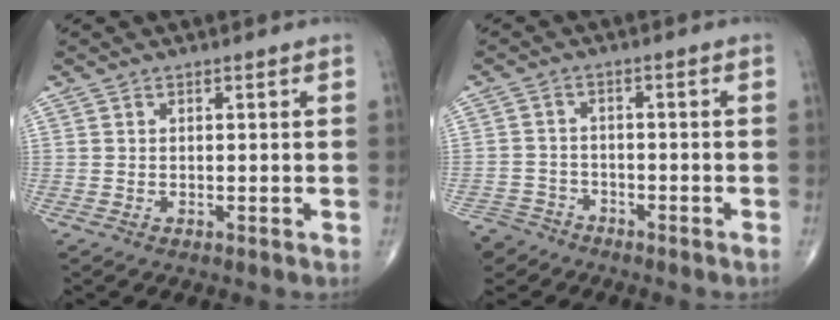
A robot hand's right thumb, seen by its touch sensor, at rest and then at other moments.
{"total": 6.0, "force": [-4.9, 3.4, 0.7], "torque": [-0.015, 0.018, -0.091]}